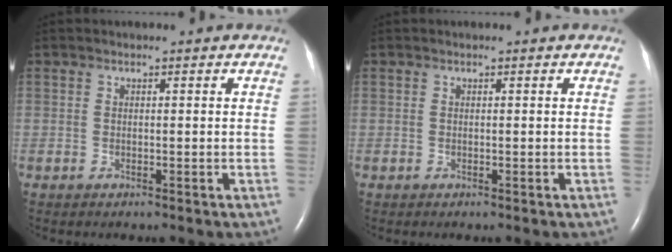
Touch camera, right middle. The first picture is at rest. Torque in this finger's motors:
{"motor_torque": [0.00, 0.00, 0.00, 0.00]}